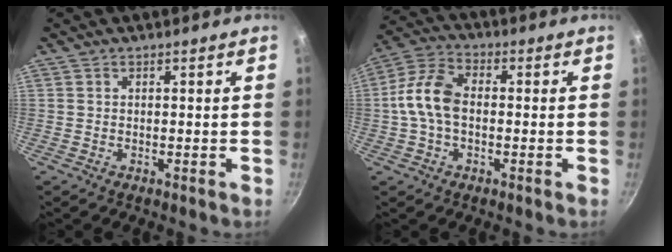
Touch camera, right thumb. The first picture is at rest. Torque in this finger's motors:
{"motor_torque": [2.58, 2.43, 1.49, -1.28, 0.64]}